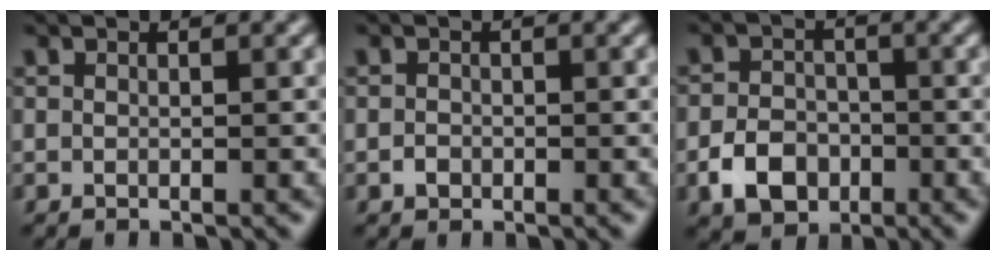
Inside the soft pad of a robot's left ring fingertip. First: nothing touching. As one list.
[{"total": 0.9, "force": [-0.4, 0.8, 0.3], "torque": [-0.003, -0.001, -0.009]}, {"total": 4.2, "force": [-1.8, 3.2, 2.0], "torque": [-0.036, -0.001, -0.038]}]